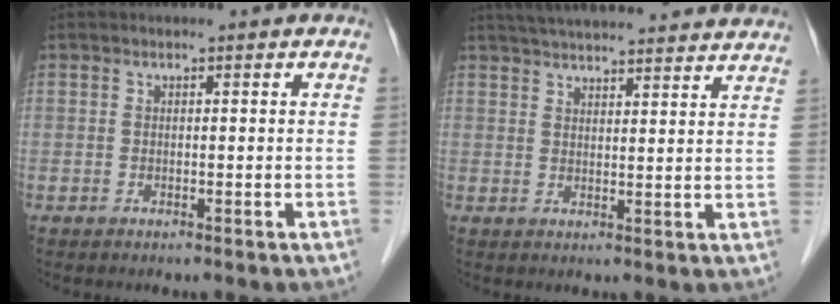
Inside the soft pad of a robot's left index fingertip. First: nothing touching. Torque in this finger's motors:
{"motor_torque": [-0.03, -0.86, 0.39, 0.09]}